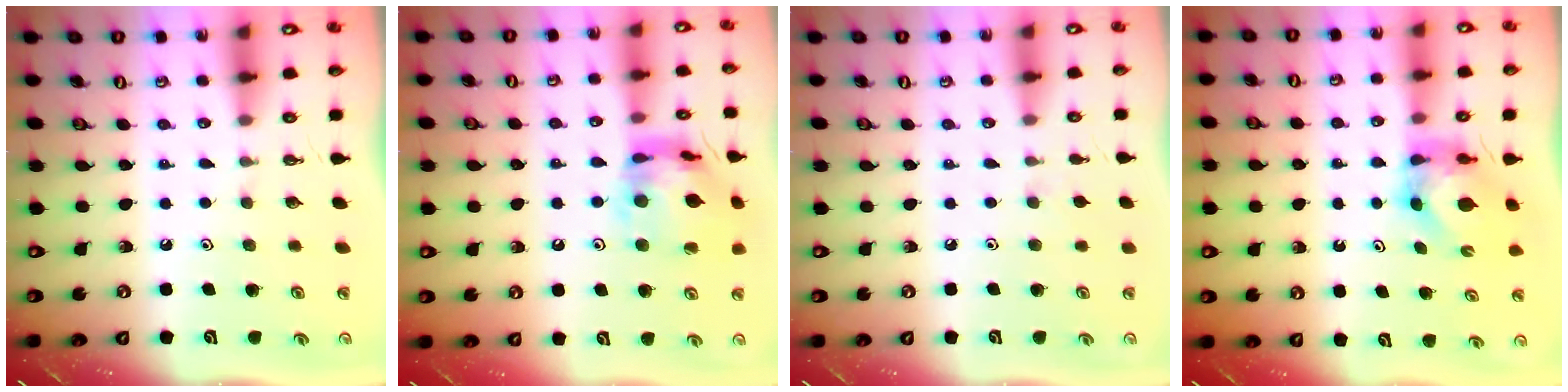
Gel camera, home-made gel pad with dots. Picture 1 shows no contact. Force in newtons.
{"total": 16.1, "press": 16.0, "slide": 1.6}
{"total": 2.7, "press": 2.6, "slide": 0.5}
{"total": 5.4, "press": 5.4, "slide": 0.3}